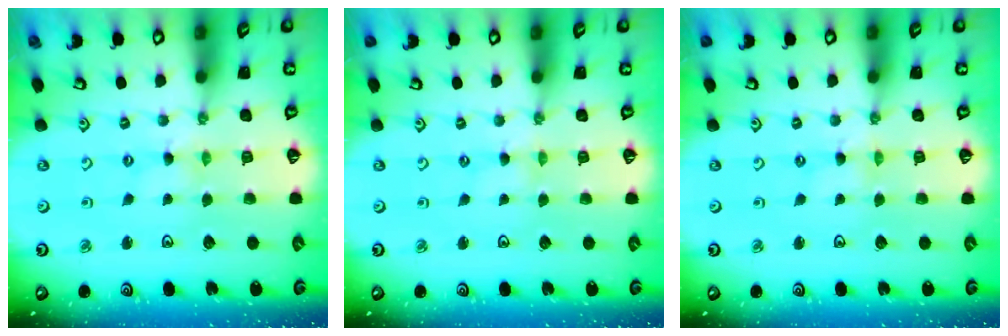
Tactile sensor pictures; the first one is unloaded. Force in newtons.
{"total": 0.0}
{"total": 0.0}